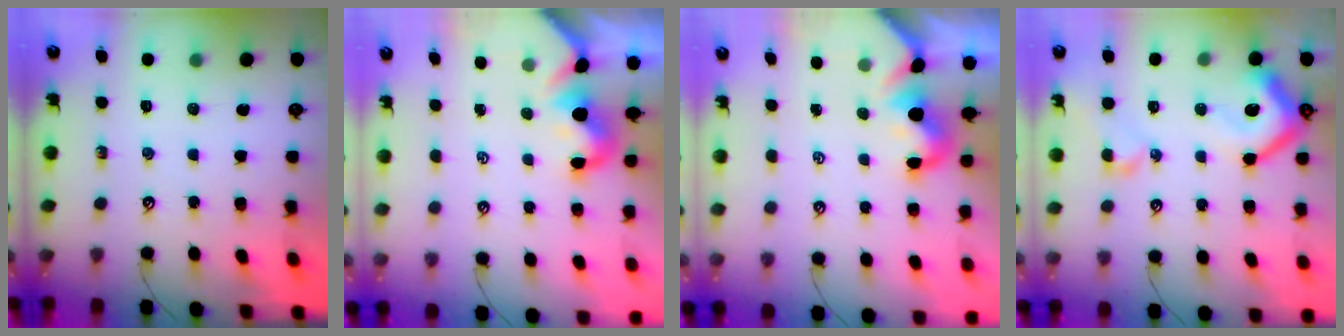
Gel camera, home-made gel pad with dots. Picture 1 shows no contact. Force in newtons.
{"total": 1.4, "press": 1.3, "slide": 0.5}
{"total": 1.4, "press": 1.3, "slide": 0.5}
{"total": 13.7, "press": 13.5, "slide": 1.8}